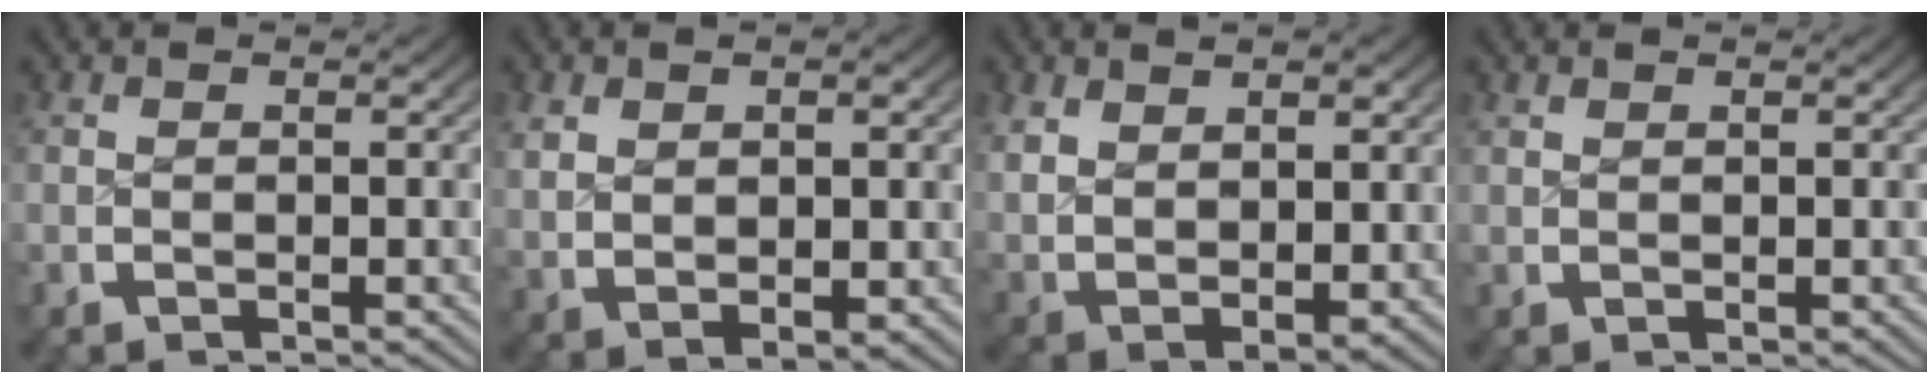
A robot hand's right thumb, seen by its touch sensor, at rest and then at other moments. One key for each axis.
{"total": 3.4, "fx": 1.2, "fy": 2.0, "fz": 2.5, "tx": -0.046, "ty": -0.003, "tz": 0.032}
{"total": 5.9, "fx": 1.4, "fy": 3.9, "fz": 4.2, "tx": -0.088, "ty": -0.019, "tz": 0.044}
{"total": 0.6, "fx": 0.6, "fy": -0.1, "fz": 0.0, "tx": 0.003, "ty": 0.001, "tz": 0.015}